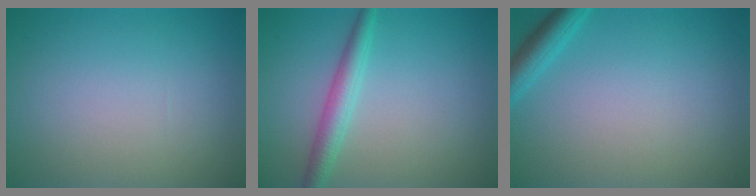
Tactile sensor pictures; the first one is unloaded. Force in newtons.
{"total": 2.7, "press": 2.7, "slide": 0.1}
{"total": 2.4, "press": 2.4, "slide": 0.2}